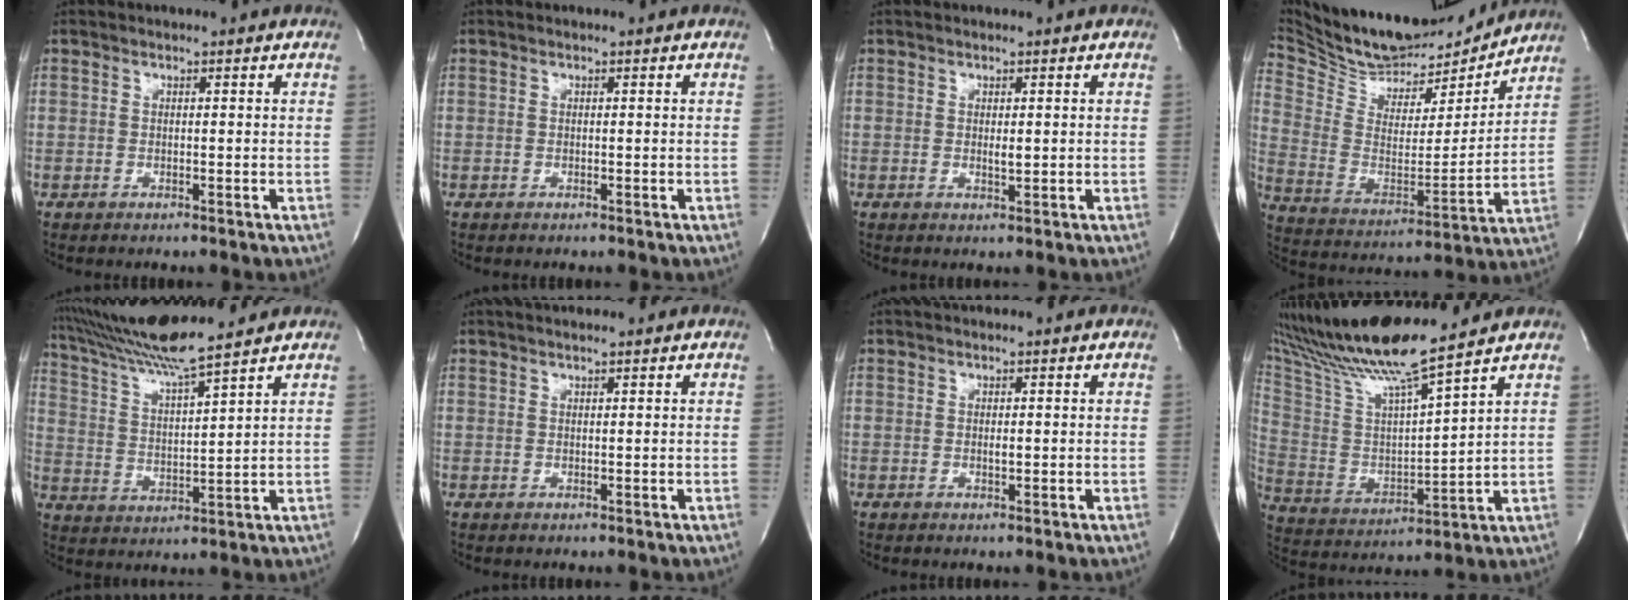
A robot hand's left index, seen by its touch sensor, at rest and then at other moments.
{"total": 0.0}
{"total": 1.1, "force": [0.2, 0.3, 1.0], "torque": [-0.020, -0.002, 0.004]}
{"total": 20.9, "force": [19.1, 6.1, 5.9], "torque": [-0.120, -0.012, 0.312]}
{"total": 11.3, "force": [10.2, -1.8, 4.7], "torque": [-0.096, 0.007, 0.192]}
{"total": 1.4, "force": [1.1, -0.1, 0.8], "torque": [-0.016, 0.011, 0.020]}
{"total": 0.5, "force": [0.1, 0.1, 0.5], "torque": [-0.013, -0.002, 0.002]}
{"total": 15.5, "force": [13.7, -1.5, 7.1], "torque": [-0.152, -0.003, 0.259]}